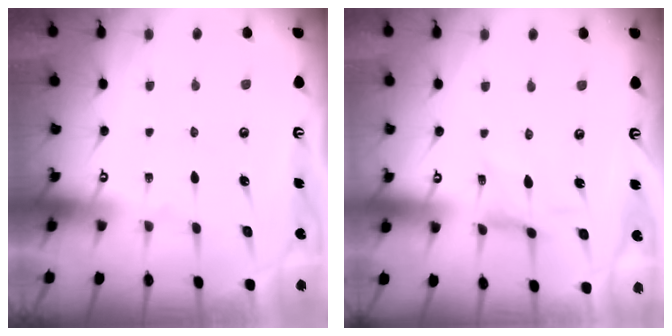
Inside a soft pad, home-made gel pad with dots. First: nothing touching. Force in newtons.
{"total": 1.6, "press": 1.5, "slide": 0.5}